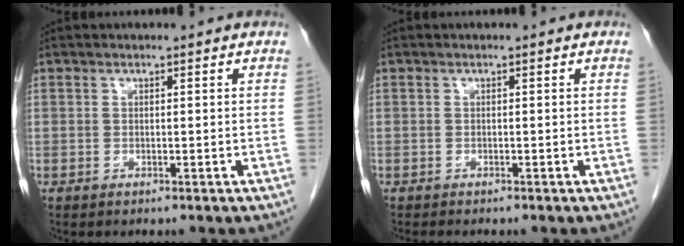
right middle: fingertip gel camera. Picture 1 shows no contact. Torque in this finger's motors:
{"motor_torque": [0.17, -0.09, -0.01, 0.01]}